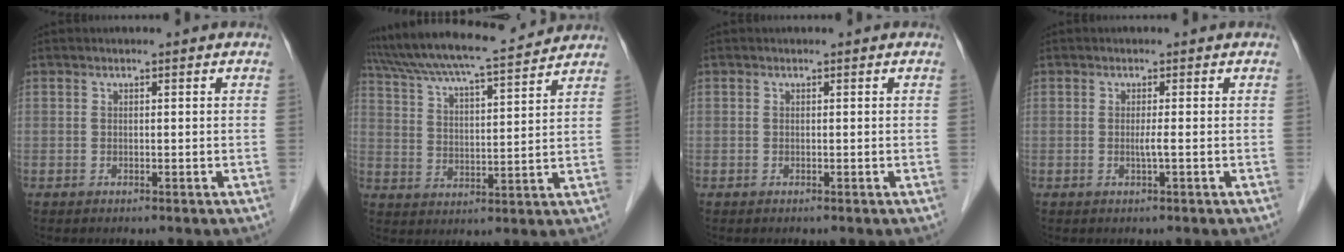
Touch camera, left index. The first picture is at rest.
{"total": 17.5, "force": [15.9, 0.9, 7.3], "torque": [-0.137, 0.023, 0.250]}
{"total": 0.0}
{"total": 1.2, "force": [-0.2, -0.4, 1.2], "torque": [-0.020, -0.002, -0.006]}